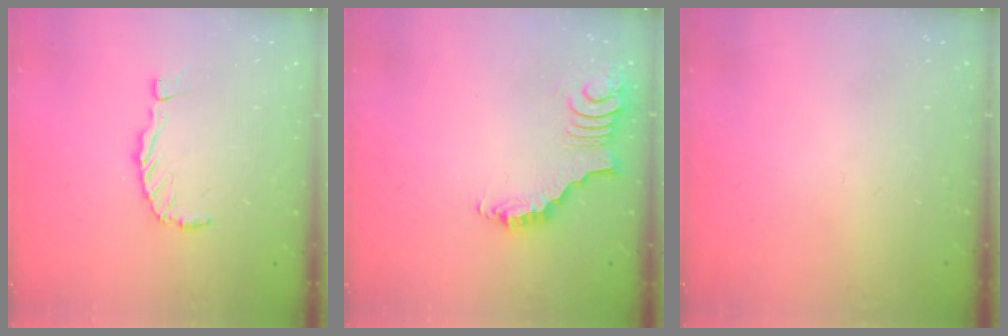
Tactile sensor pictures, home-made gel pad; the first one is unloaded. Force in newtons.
{"total": 3.8, "press": 3.8, "slide": 0.7}
{"total": 0.0}